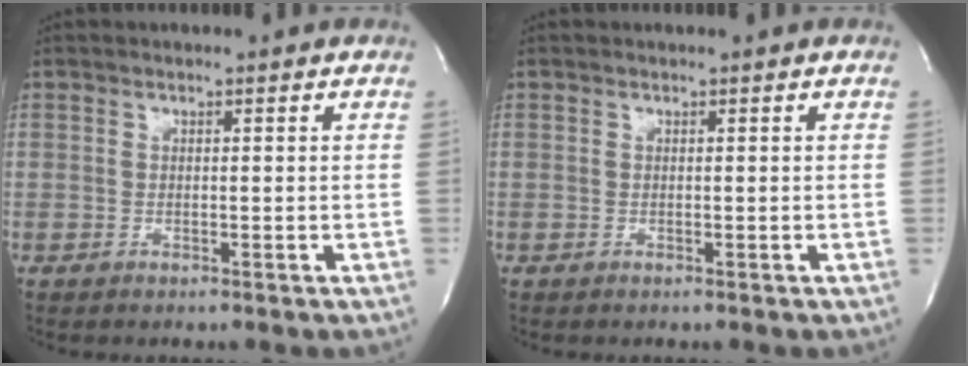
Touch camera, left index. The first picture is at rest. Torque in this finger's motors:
{"motor_torque": [-0.01, 0.01, -0.02, 0.00]}